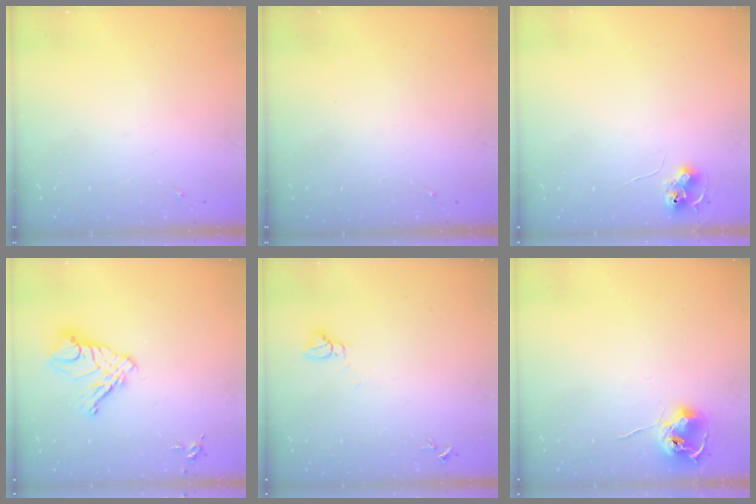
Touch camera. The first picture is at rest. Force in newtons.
{"total": 0.0}
{"total": 7.9, "press": 7.8, "slide": 0.9}
{"total": 12.0, "press": 11.9, "slide": 1.1}
{"total": 3.2, "press": 3.2, "slide": 0.1}
{"total": 9.1, "press": 9.1, "slide": 0.6}